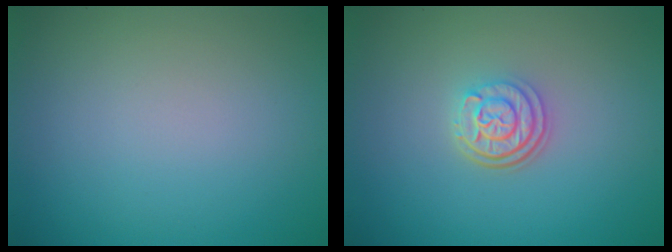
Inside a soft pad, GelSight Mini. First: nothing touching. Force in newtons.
{"total": 3.1, "press": 2.4, "slide": 1.9}